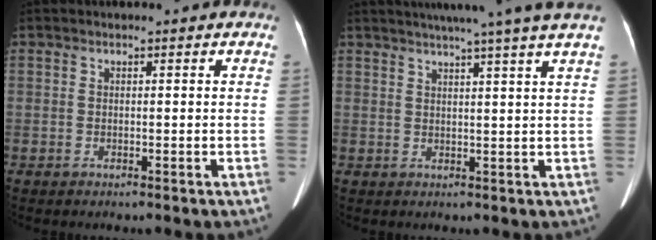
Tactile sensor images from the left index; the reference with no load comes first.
{"total": 12.4, "force": [10.0, -1.9, 7.2], "torque": [-0.107, 0.002, 0.115]}